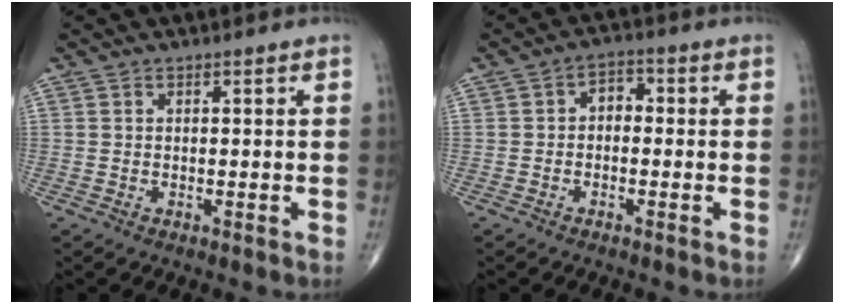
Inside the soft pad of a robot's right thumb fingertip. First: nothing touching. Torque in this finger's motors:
{"motor_torque": [-0.06, 0.01, 0.25, -0.02, 0.00]}